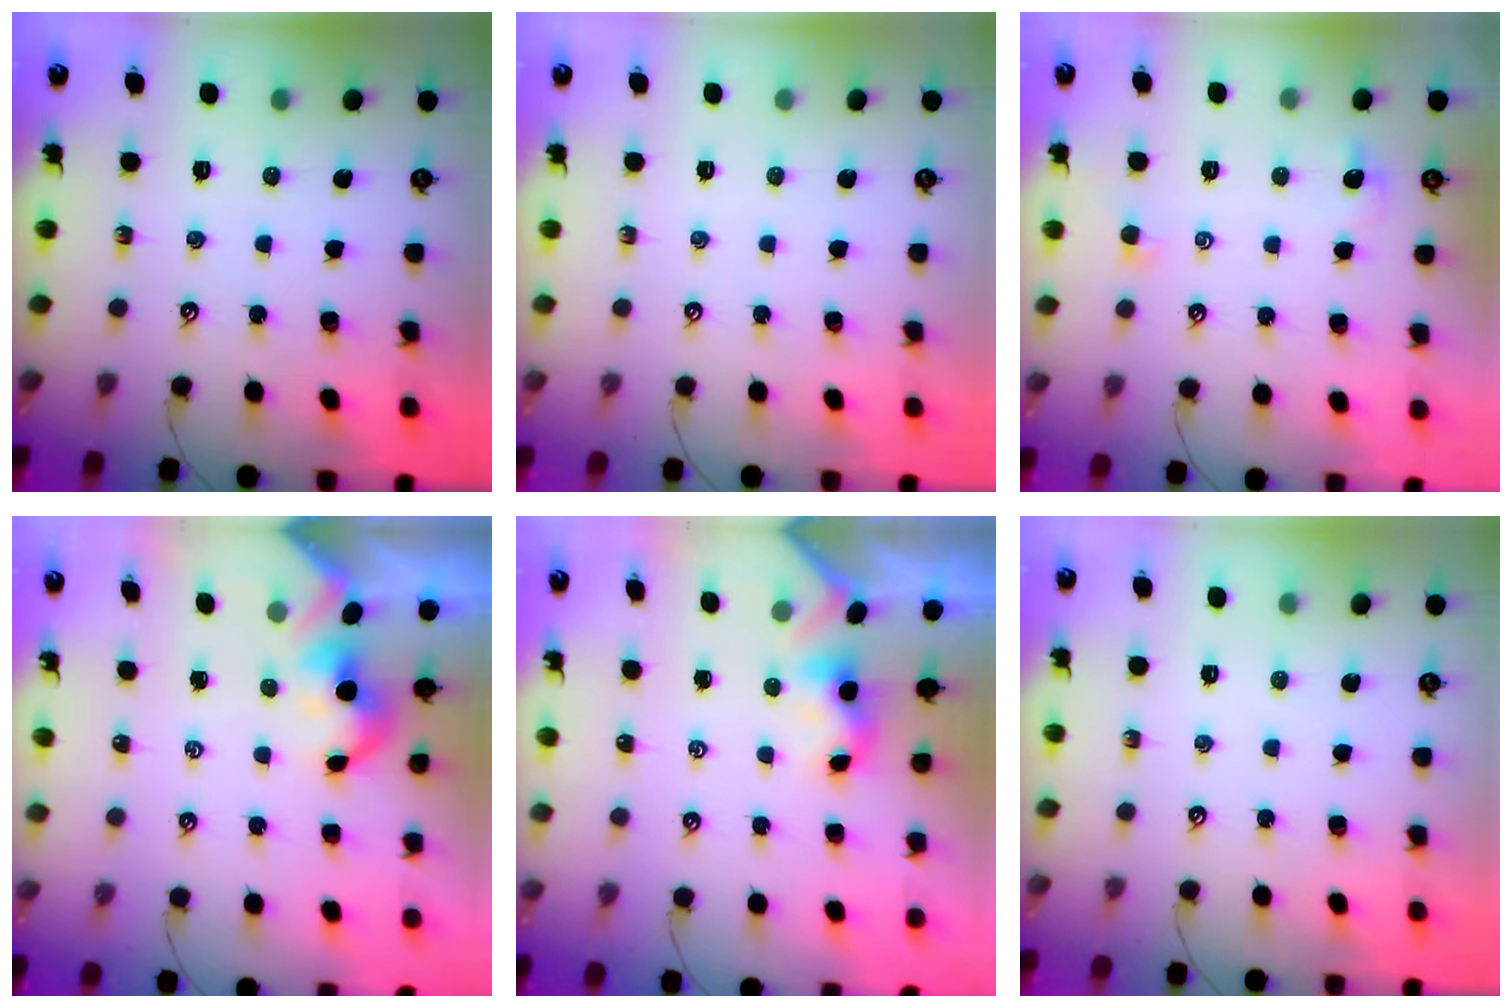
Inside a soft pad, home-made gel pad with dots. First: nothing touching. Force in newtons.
{"total": 0.0}
{"total": 0.7, "press": 0.4, "slide": 0.6}
{"total": 2.2, "press": 2.2, "slide": 0.4}
{"total": 0.0}
{"total": 0.0}